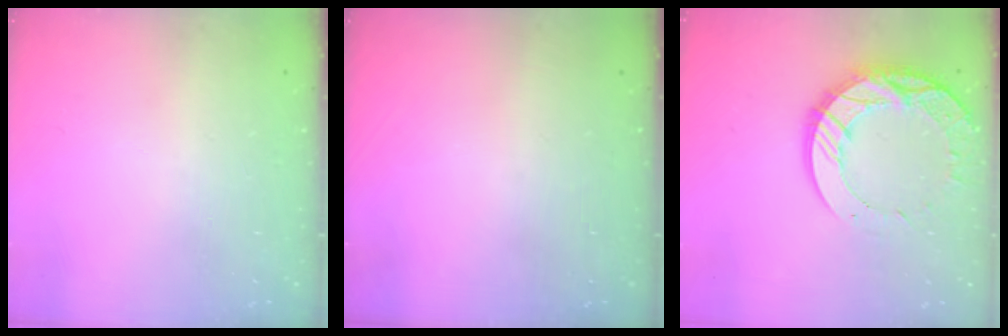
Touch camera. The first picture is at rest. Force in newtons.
{"total": 0.0}
{"total": 16.6, "press": 16.5, "slide": 1.3}